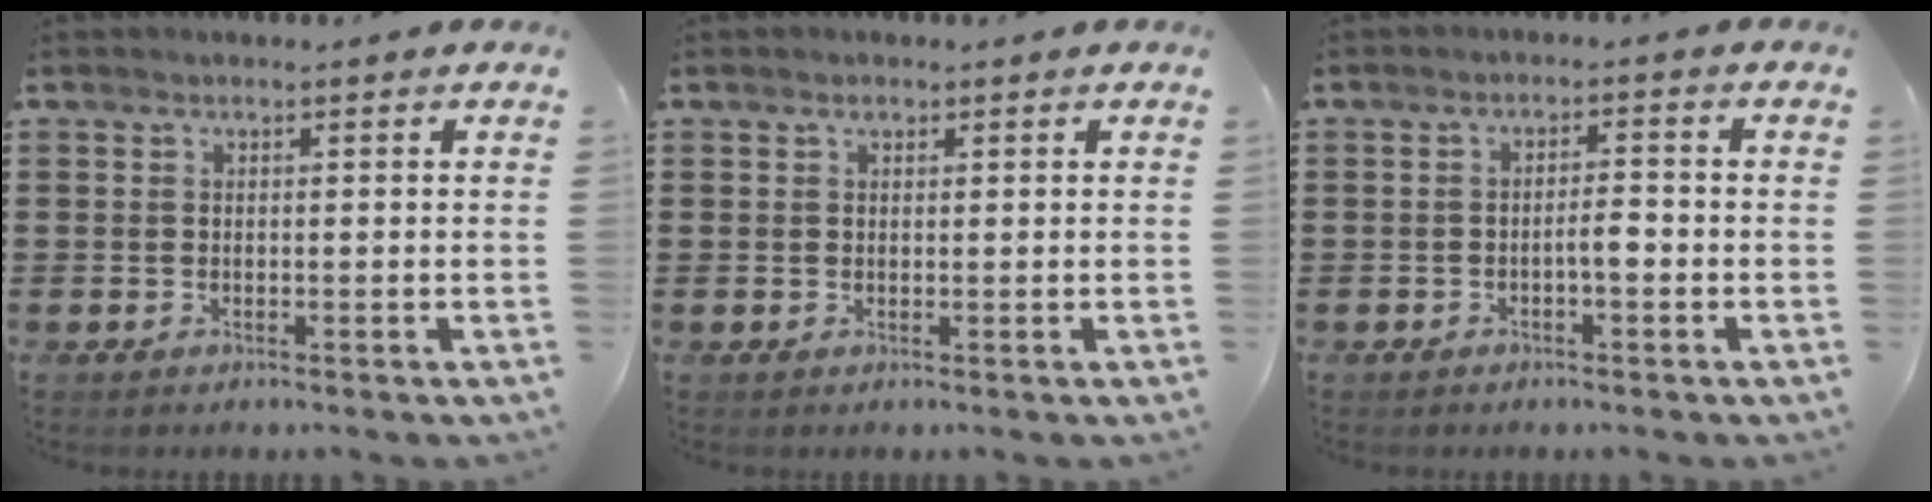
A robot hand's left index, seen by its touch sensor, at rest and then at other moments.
{"total": 0.6, "force": [0.4, 0.3, 0.2], "torque": [-0.006, 0.000, 0.009]}
{"total": 2.6, "force": [-1.0, 0.6, 2.3], "torque": [-0.044, 0.005, -0.020]}